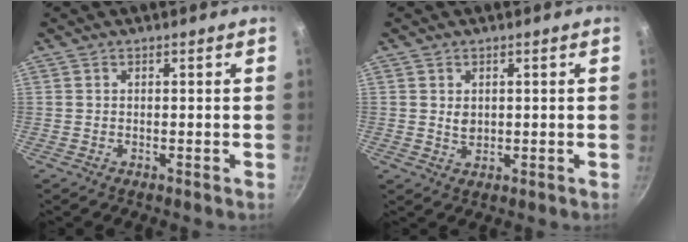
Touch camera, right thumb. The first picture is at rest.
{"total": 2.4, "force": [0.5, 1.9, 1.4], "torque": [-0.020, -0.002, 0.011]}